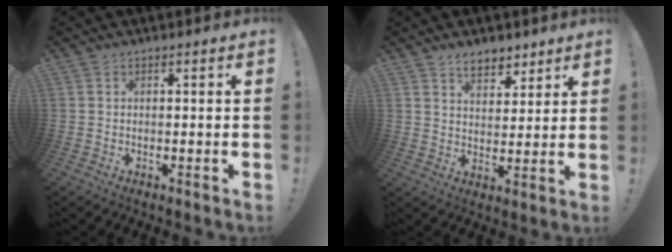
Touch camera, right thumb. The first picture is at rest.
{"total": 7.0, "force": [5.2, 3.8, 2.6], "torque": [-0.026, -0.035, 0.095]}